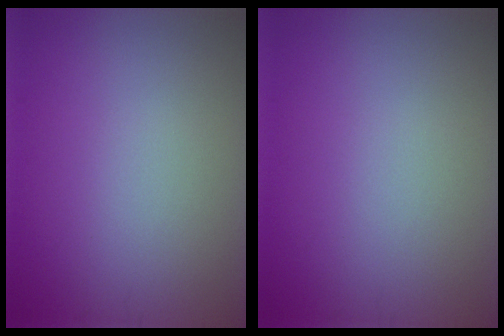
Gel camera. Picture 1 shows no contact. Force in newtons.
{"total": 0.0}